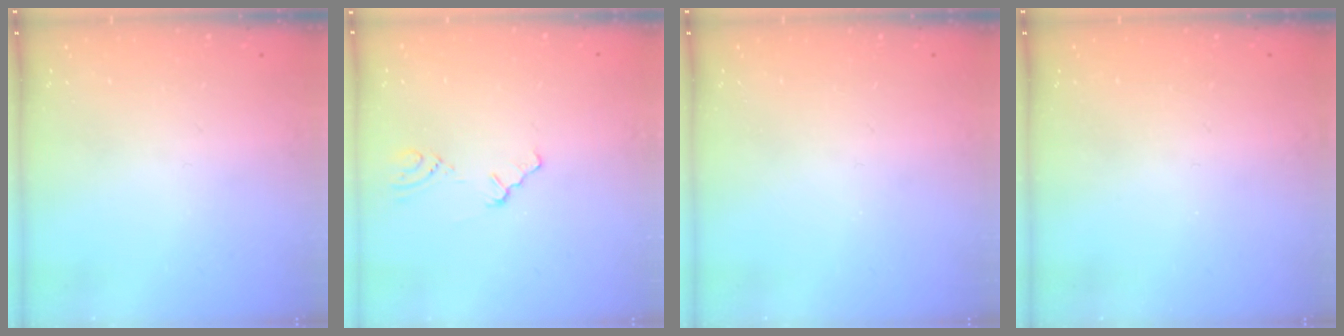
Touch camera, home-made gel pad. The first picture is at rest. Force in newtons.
{"total": 1.0, "press": 0.9, "slide": 0.2}
{"total": 0.0}
{"total": 0.0}